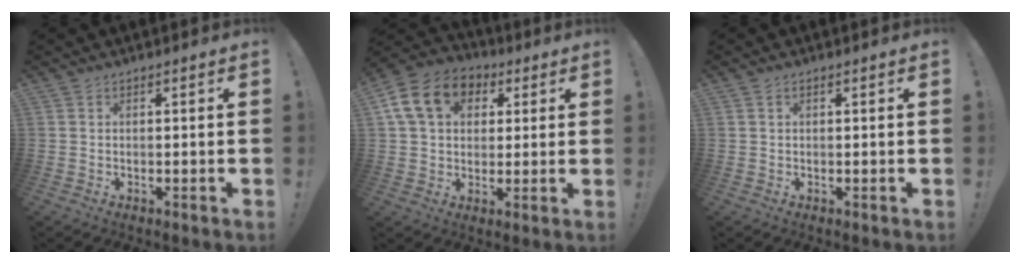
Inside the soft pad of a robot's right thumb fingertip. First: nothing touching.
{"total": 15.9, "force": [5.3, 12.1, 8.9], "torque": [-0.128, -0.002, 0.106]}
{"total": 0.6, "force": [0.3, 0.3, 0.4], "torque": [-0.008, 0.001, 0.005]}